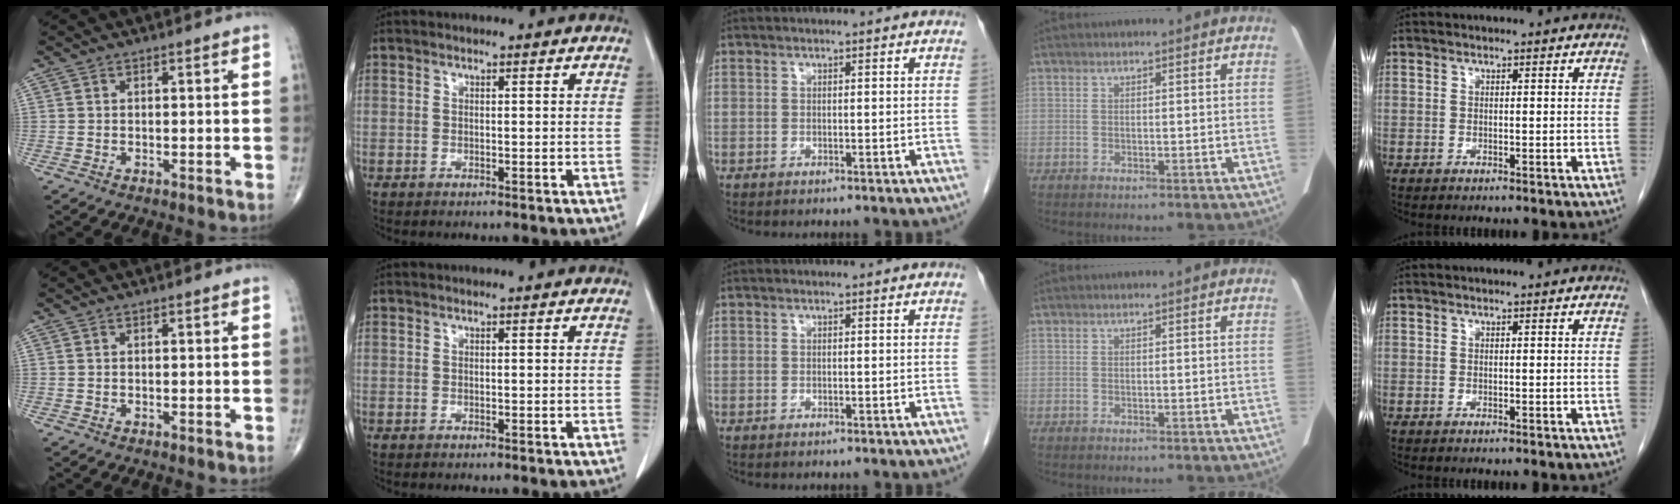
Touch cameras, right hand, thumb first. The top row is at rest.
{}